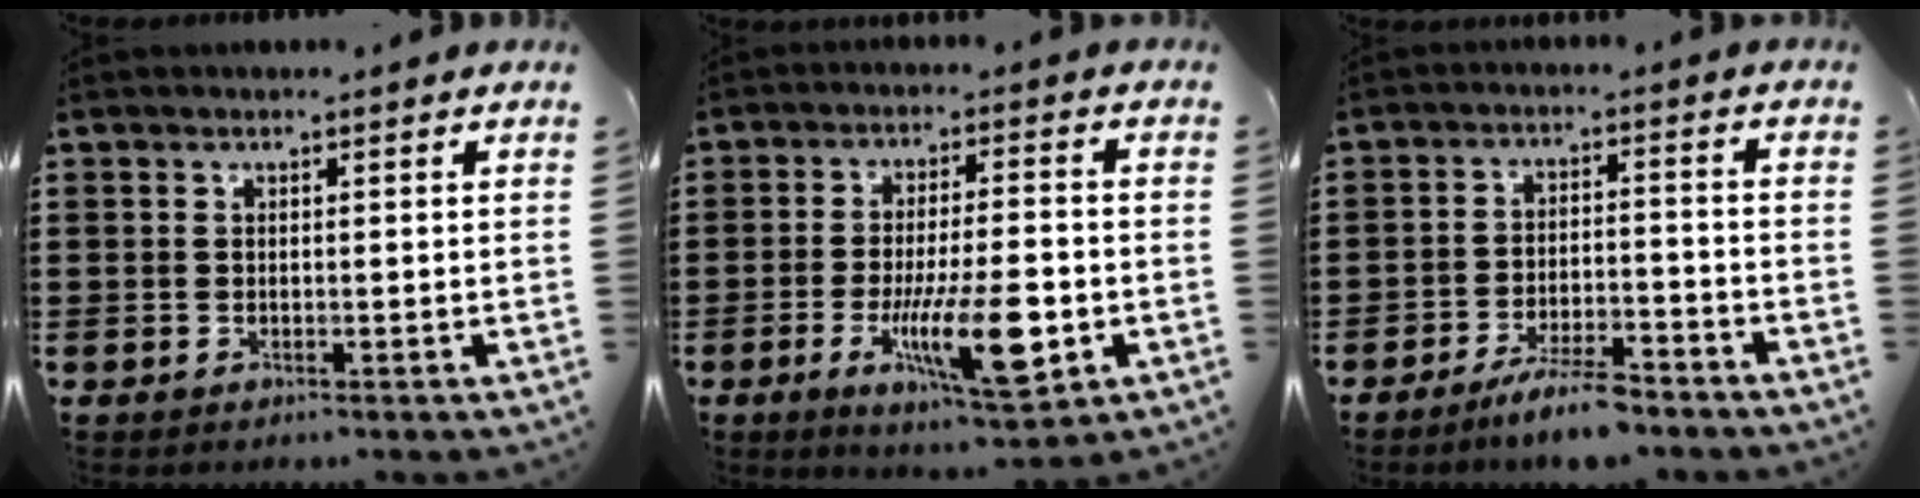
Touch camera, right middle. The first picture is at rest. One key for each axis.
{"total": 12.2, "fx": -3.8, "fy": 3.5, "fz": 11.0, "tx": -0.195, "ty": -0.008, "tz": -0.063}
{"total": 5.7, "fx": -5.0, "fy": 0.7, "fz": 2.7, "tx": -0.055, "ty": -0.001, "tz": -0.096}